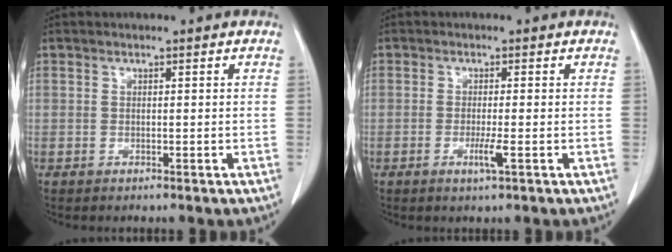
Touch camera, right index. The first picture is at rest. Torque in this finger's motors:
{"motor_torque": [0.58, -0.20, 0.30, 0.09]}